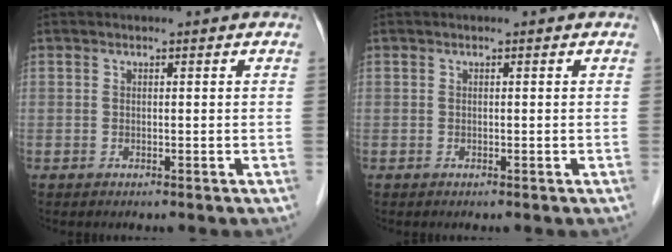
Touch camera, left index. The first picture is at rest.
{"total": 0.0}